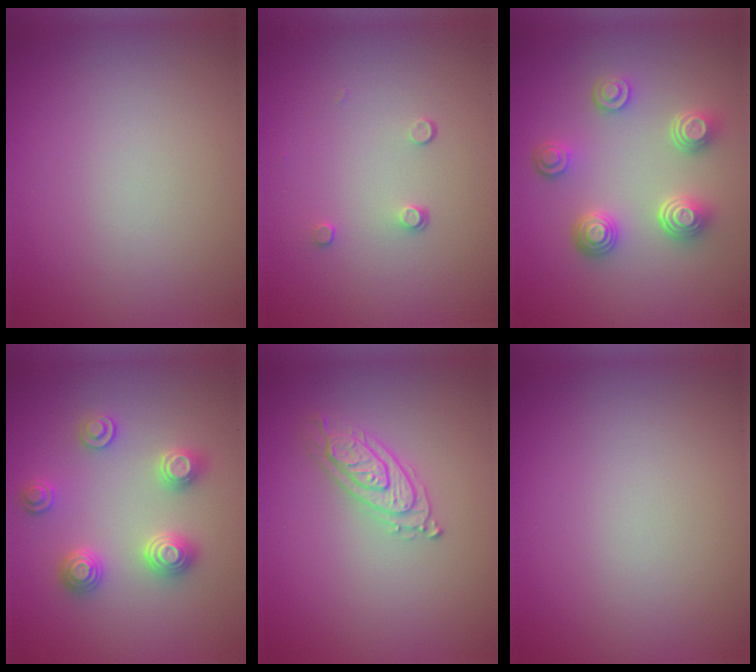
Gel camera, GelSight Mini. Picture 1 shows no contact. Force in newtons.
{"total": 0.9, "press": 0.6, "slide": 0.6}
{"total": 4.1, "press": 3.4, "slide": 2.3}
{"total": 3.0, "press": 3.0, "slide": 0.5}
{"total": 2.4, "press": 2.4, "slide": 0.3}
{"total": 0.0}